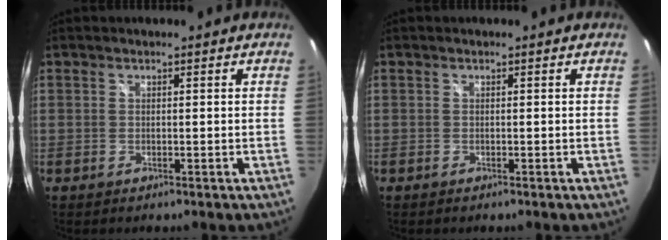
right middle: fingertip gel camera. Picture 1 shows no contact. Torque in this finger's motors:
{"motor_torque": [-0.29, -0.25, -0.03, 0.00]}